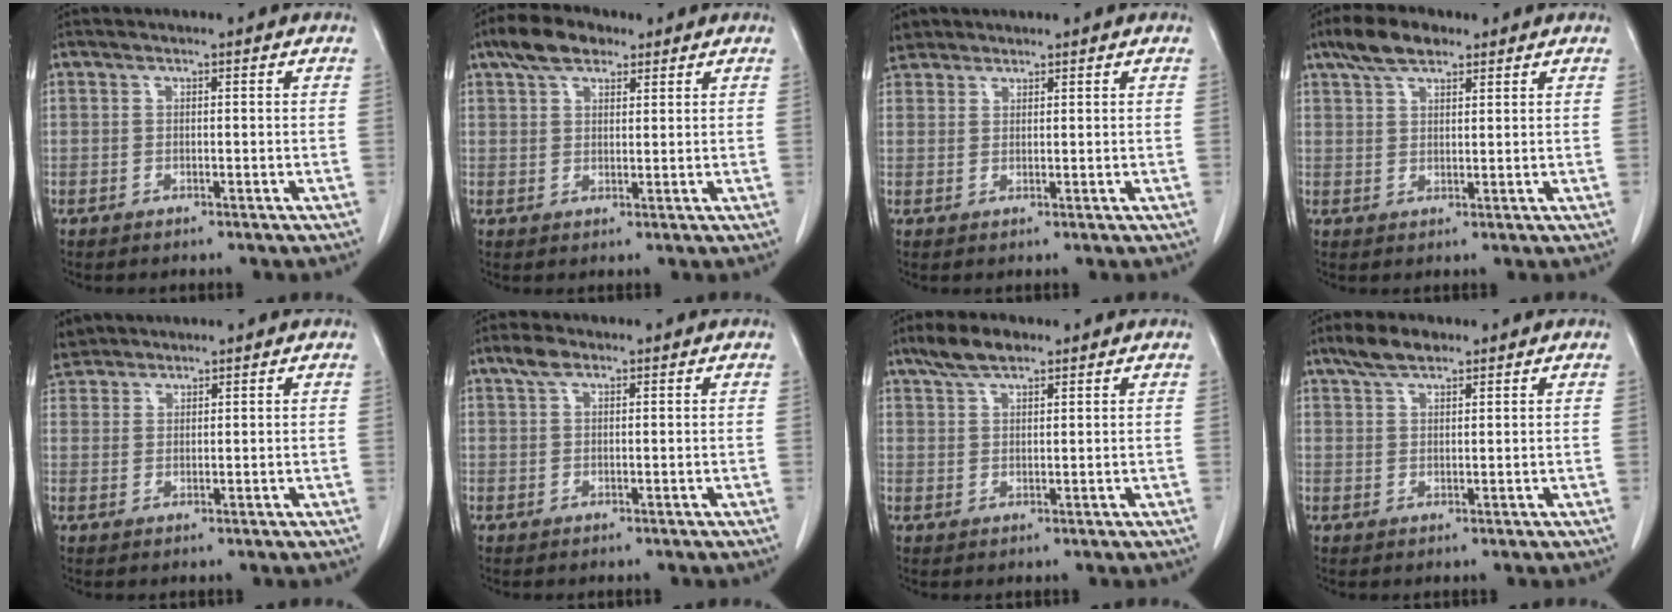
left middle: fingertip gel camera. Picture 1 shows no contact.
{"total": 6.0, "force": [4.0, 3.0, 3.3], "torque": [-0.063, 0.020, 0.073]}
{"total": 3.6, "force": [2.9, 2.1, 0.3], "torque": [-0.009, 0.012, 0.056]}
{"total": 5.8, "force": [4.1, 2.2, 3.4], "torque": [-0.071, 0.016, 0.077]}
{"total": 3.7, "force": [3.4, 1.4, -0.1], "torque": [-0.005, 0.013, 0.068]}
{"total": 2.2, "force": [1.4, 1.1, 1.4], "torque": [-0.030, 0.013, 0.028]}
{"total": 4.8, "force": [3.6, 1.5, 2.8], "torque": [-0.062, 0.012, 0.070]}
{"total": 4.3, "force": [3.3, 1.5, 2.3], "torque": [-0.054, 0.011, 0.062]}